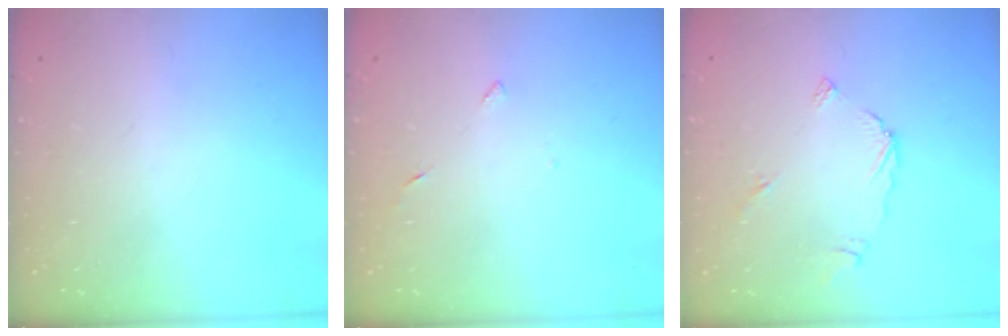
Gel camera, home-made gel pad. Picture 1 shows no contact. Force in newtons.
{"total": 2.7, "press": 2.6, "slide": 0.3}
{"total": 4.9, "press": 4.9, "slide": 0.4}